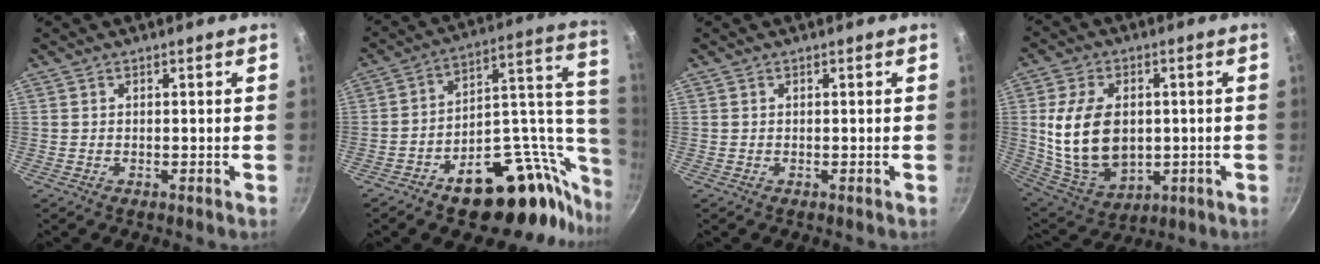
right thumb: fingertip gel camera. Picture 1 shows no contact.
{"total": 27.2, "force": [-12.5, 15.5, 18.5], "torque": [-0.162, 0.095, -0.178]}
{"total": 0.0}
{"total": 16.8, "force": [0.4, 11.5, 12.3], "torque": [-0.210, -0.006, 0.026]}